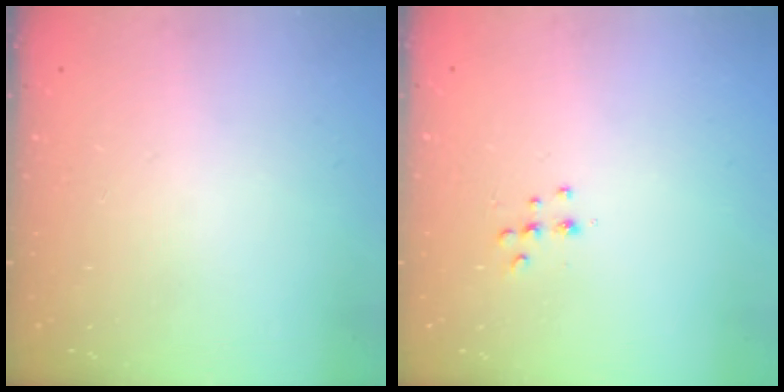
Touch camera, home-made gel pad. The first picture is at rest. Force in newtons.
{"total": 5.8, "press": 5.8, "slide": 0.4}